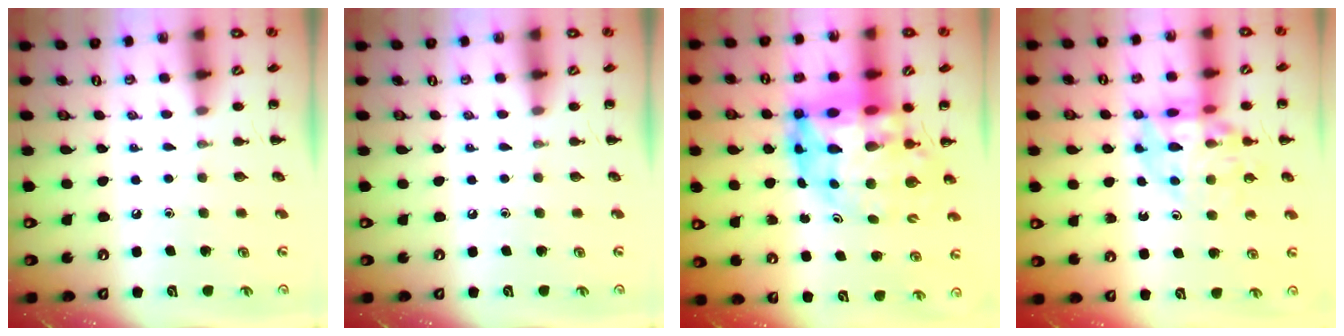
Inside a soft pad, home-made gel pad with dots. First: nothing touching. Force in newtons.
{"total": 0.0}
{"total": 15.7, "press": 15.2, "slide": 4.3}
{"total": 14.1, "press": 13.7, "slide": 3.1}